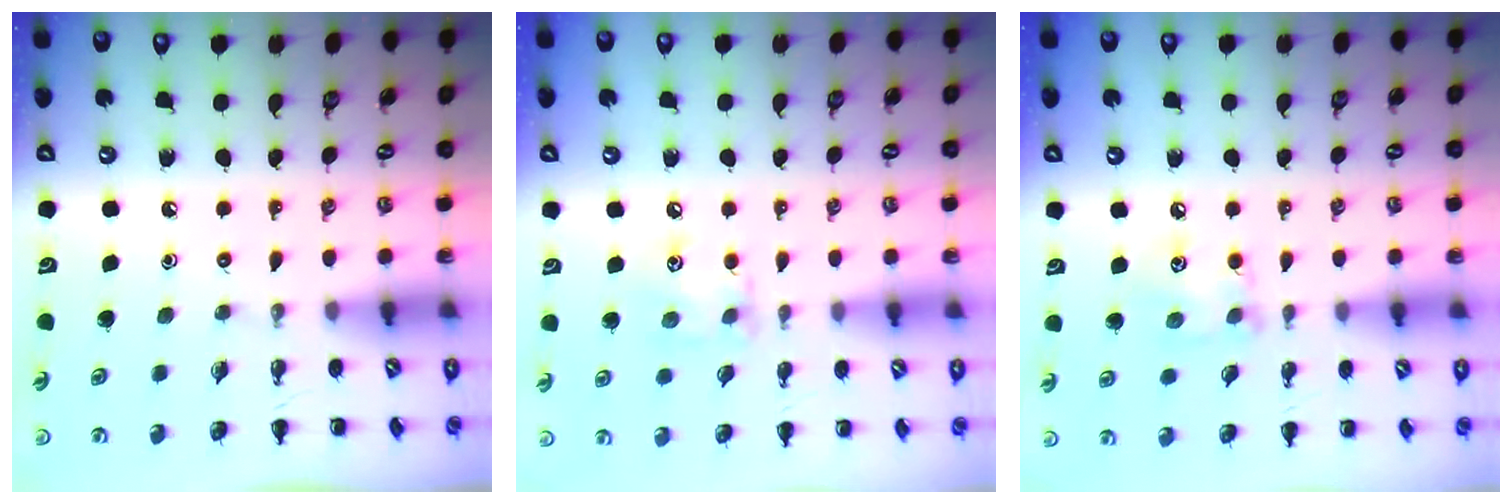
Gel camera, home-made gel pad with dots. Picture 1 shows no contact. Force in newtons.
{"total": 7.6, "press": 7.5, "slide": 1.0}
{"total": 5.6, "press": 5.5, "slide": 0.5}